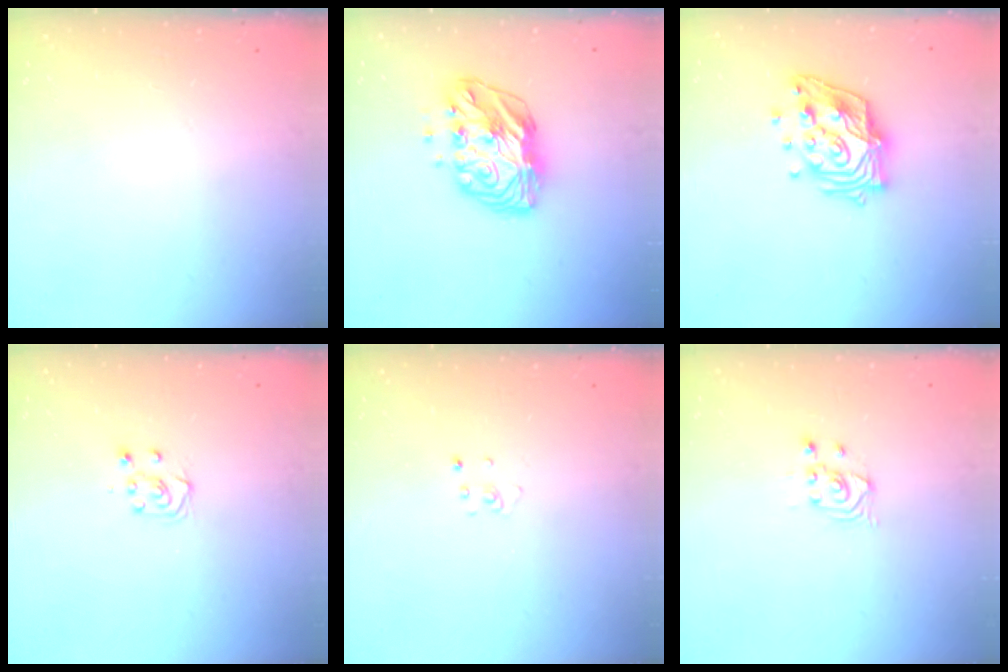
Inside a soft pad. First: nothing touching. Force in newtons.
{"total": 12.7, "press": 12.7, "slide": 1.0}
{"total": 15.5, "press": 15.5, "slide": 1.2}
{"total": 5.0, "press": 4.9, "slide": 0.6}
{"total": 2.6, "press": 2.6, "slide": 0.3}
{"total": 2.6, "press": 2.6, "slide": 0.1}